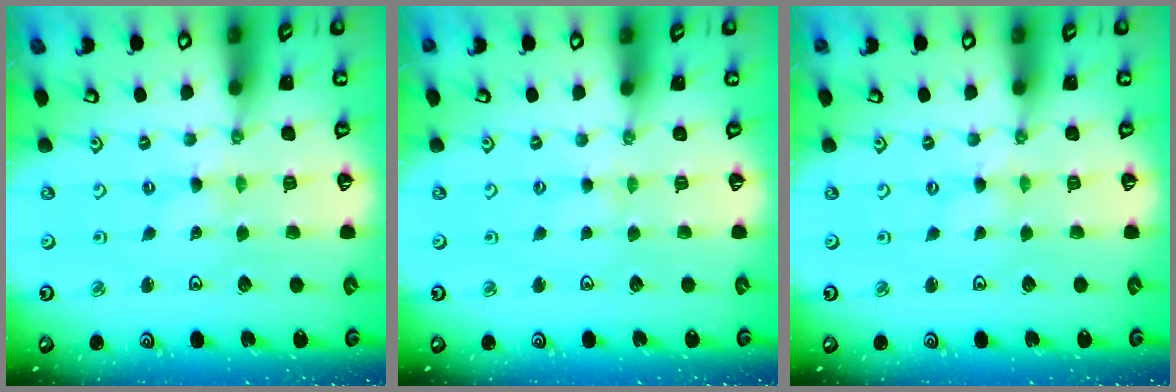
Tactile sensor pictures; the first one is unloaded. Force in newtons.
{"total": 2.6, "press": 2.6, "slide": 0.4}
{"total": 0.0}